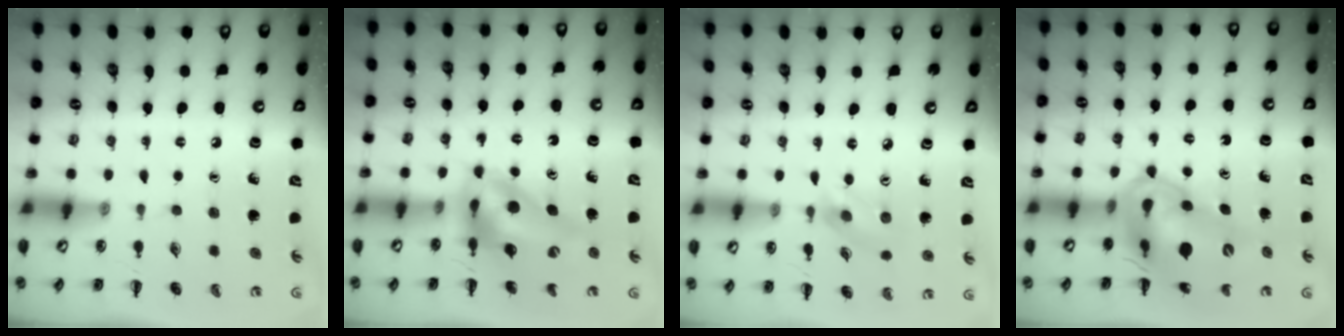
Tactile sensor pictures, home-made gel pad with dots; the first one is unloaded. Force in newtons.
{"total": 12.0, "press": 11.4, "slide": 3.7}
{"total": 2.8, "press": 2.7, "slide": 0.6}
{"total": 15.7, "press": 15.1, "slide": 4.4}